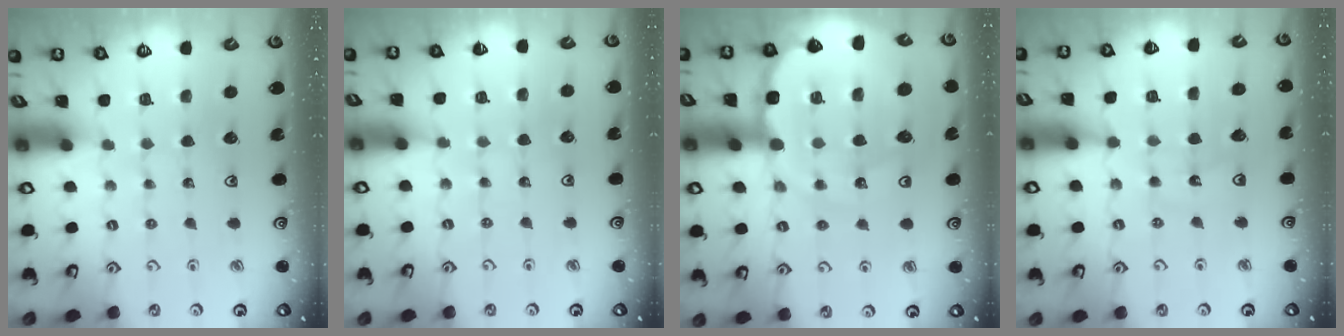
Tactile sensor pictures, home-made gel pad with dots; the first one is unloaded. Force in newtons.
{"total": 3.0, "press": 2.9, "slide": 0.6}
{"total": 19.5, "press": 19.1, "slide": 3.9}
{"total": 11.0, "press": 10.6, "slide": 3.2}